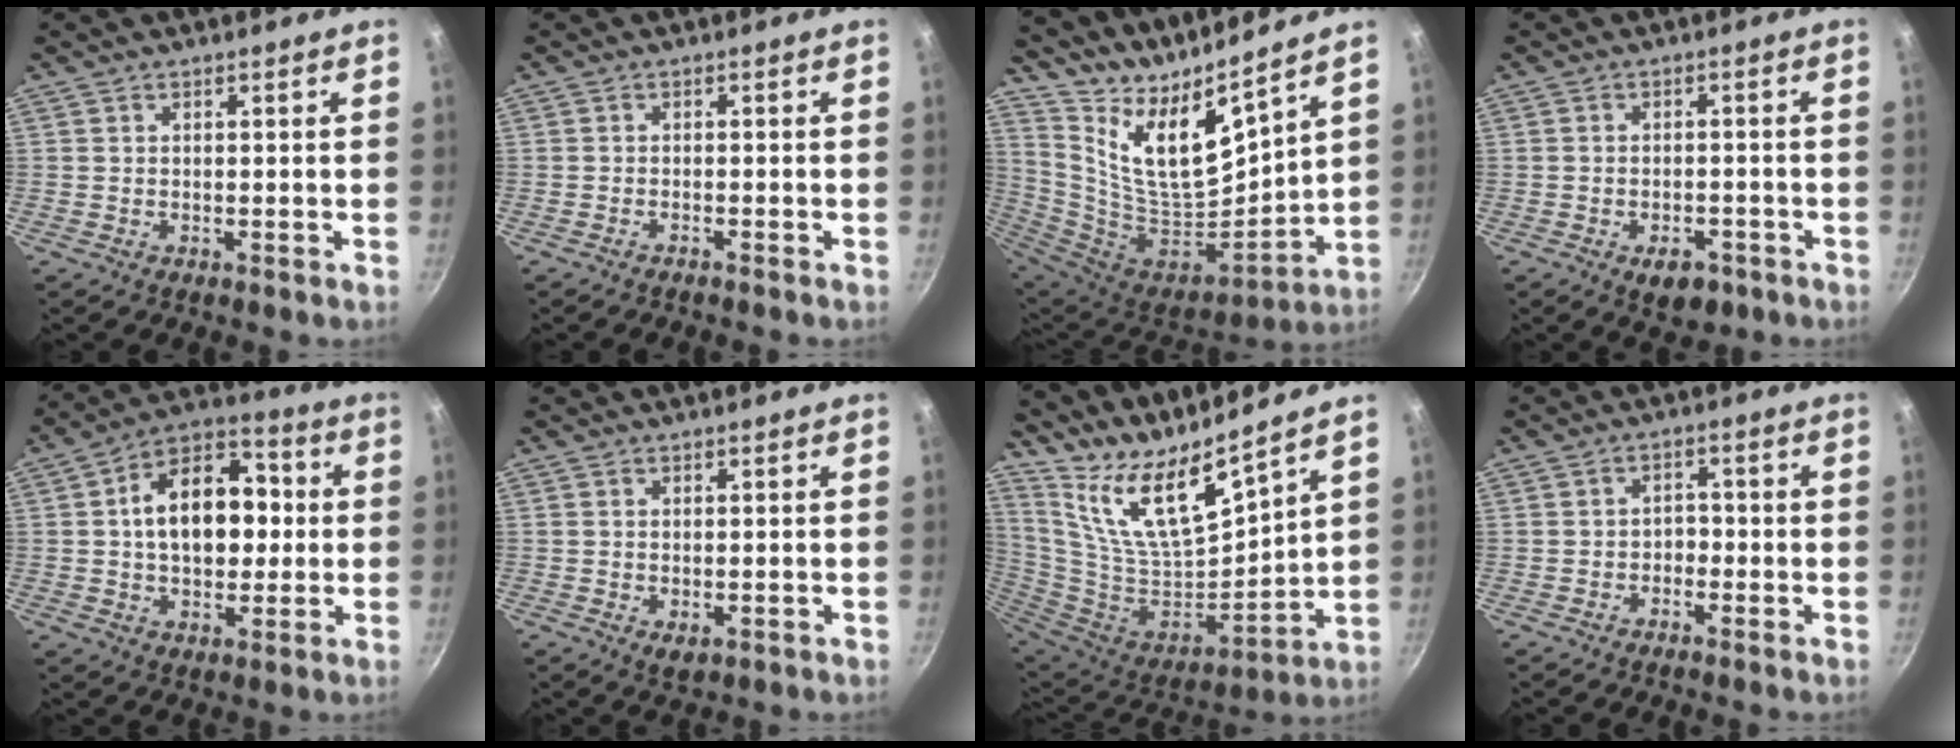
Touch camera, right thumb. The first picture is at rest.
{"total": 0.7, "force": [-0.7, 0.0, 0.2], "torque": [-0.018, 0.008, -0.013]}
{"total": 17.7, "force": [12.6, 4.5, 11.6], "torque": [-0.187, -0.125, 0.250]}
{"total": 5.5, "force": [-2.9, 3.2, 3.4], "torque": [-0.032, 0.018, -0.032]}
{"total": 16.9, "force": [1.2, 11.3, 12.4], "torque": [-0.150, 0.033, 0.007]}
{"total": 2.1, "force": [-0.3, 1.2, 1.7], "torque": [-0.026, -0.008, -0.002]}
{"total": 18.8, "force": [14.7, 4.3, 10.9], "torque": [-0.176, -0.122, 0.293]}
{"total": 2.3, "force": [-1.1, 1.7, 1.1], "torque": [0.000, 0.018, -0.022]}